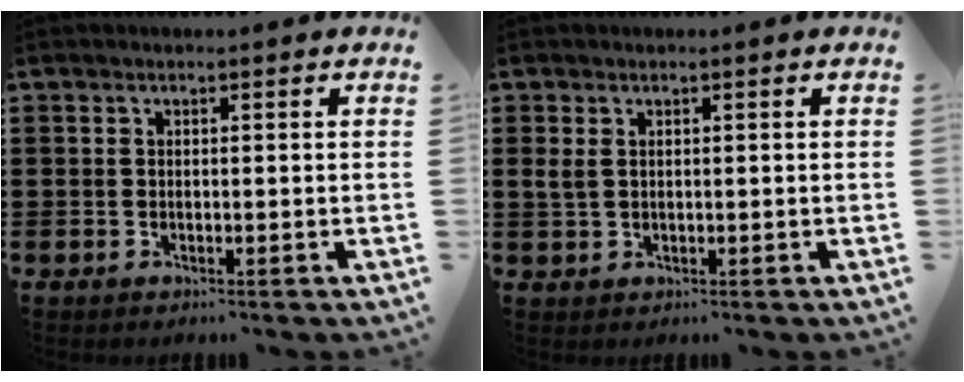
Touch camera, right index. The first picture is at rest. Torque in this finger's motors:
{"motor_torque": [1.08, 1.06, 0.01, 0.00]}